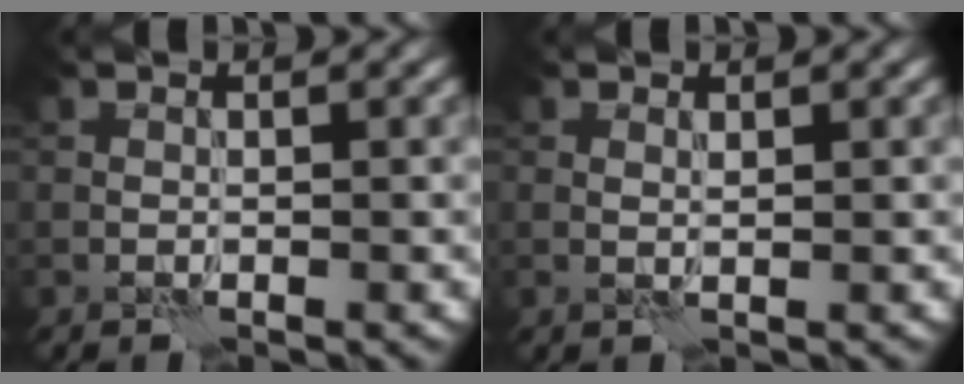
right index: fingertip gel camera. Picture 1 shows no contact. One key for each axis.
{"total": 0.7, "fx": 0.4, "fy": 0.1, "fz": 0.5, "tx": -0.010, "ty": -0.001, "tz": 0.006}